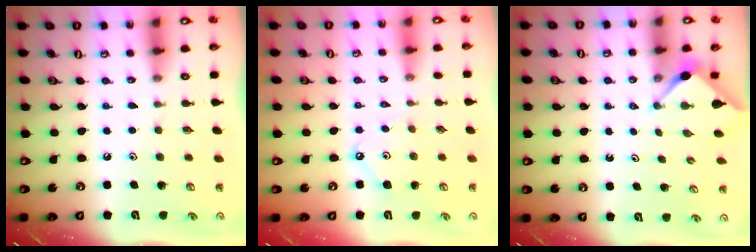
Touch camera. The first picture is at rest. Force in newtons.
{"total": 3.7, "press": 3.7, "slide": 0.5}
{"total": 2.9, "press": 2.8, "slide": 0.4}